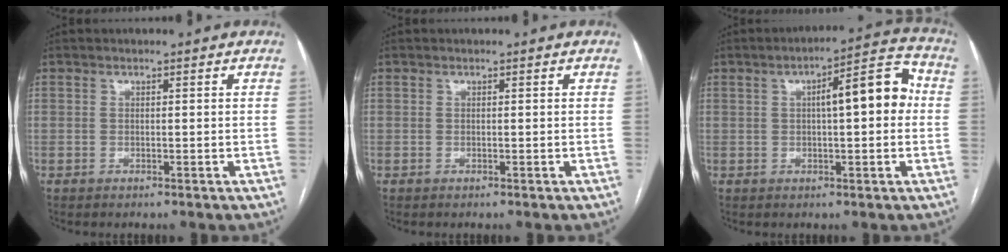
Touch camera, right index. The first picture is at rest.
{"total": 0.0}
{"total": 9.6, "force": [1.1, 2.3, 9.3], "torque": [-0.129, 0.035, 0.013]}